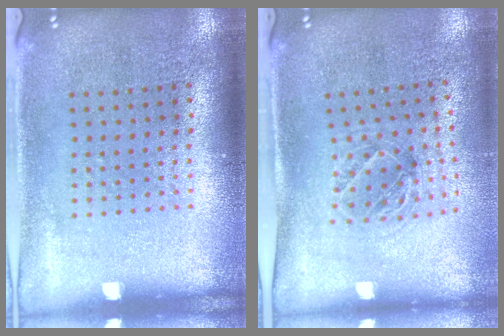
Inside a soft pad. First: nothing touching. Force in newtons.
{"total": 1.1, "press": 1.1, "slide": 0.3}